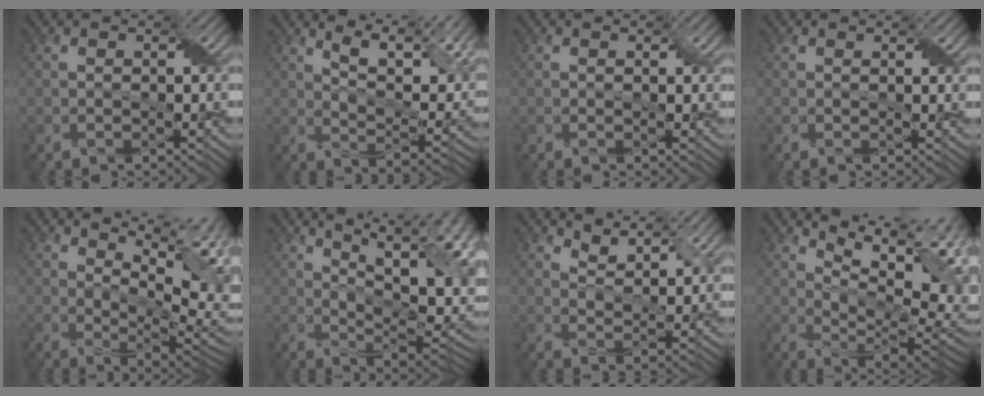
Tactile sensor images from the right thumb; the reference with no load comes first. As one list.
[{"total": 14.0, "force": [9.2, 4.3, 9.6], "torque": [-0.172, 0.012, 0.130]}, {"total": 0.5, "force": [0.3, 0.3, 0.3], "torque": [-0.003, -0.001, 0.005]}, {"total": 0.6, "force": [0.5, 0.1, 0.3], "torque": [-0.005, 0.000, 0.009]}, {"total": 12.0, "force": [5.6, 3.9, 9.9], "torque": [-0.160, 0.009, 0.078]}, {"total": 16.0, "force": [5.8, 5.9, 13.7], "torque": [-0.201, 0.034, 0.095]}, {"total": 4.8, "force": [4.0, 1.4, 2.3], "torque": [-0.054, -0.007, 0.075]}, {"total": 13.8, "force": [6.3, 4.8, 11.3], "torque": [-0.188, 0.012, 0.097]}]